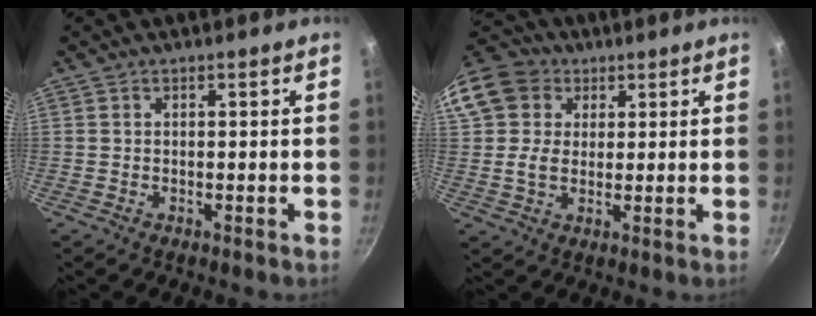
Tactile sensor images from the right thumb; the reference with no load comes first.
{"total": 13.2, "force": [4.6, 10.7, 6.2], "torque": [-0.124, 0.015, 0.073]}